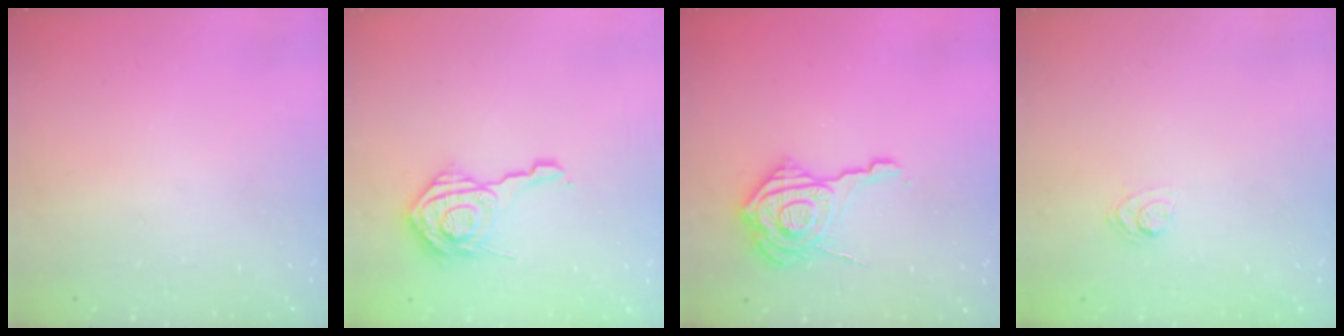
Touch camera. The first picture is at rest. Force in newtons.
{"total": 12.9, "press": 12.9, "slide": 0.8}
{"total": 17.0, "press": 17.0, "slide": 1.4}
{"total": 6.2, "press": 6.0, "slide": 1.6}